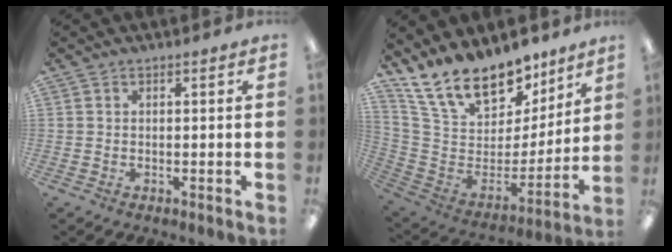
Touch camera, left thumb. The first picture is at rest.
{"total": 19.6, "force": [15.5, 9.1, 7.8], "torque": [-0.153, -0.113, 0.287]}